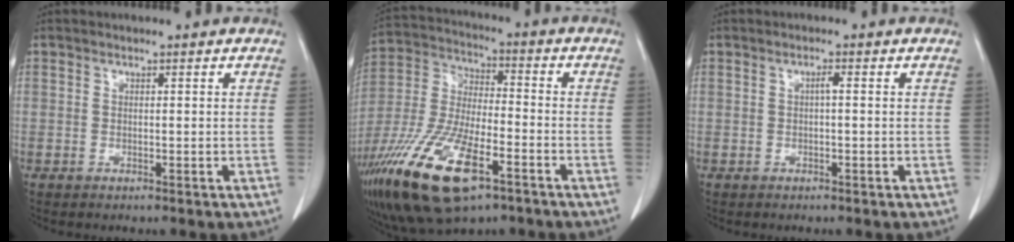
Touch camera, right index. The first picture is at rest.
{"total": 20.0, "force": [-10.6, 6.5, 15.7], "torque": [-0.354, -0.034, -0.193]}
{"total": 0.9, "force": [0.0, 0.1, 0.9], "torque": [-0.016, 0.002, 0.000]}